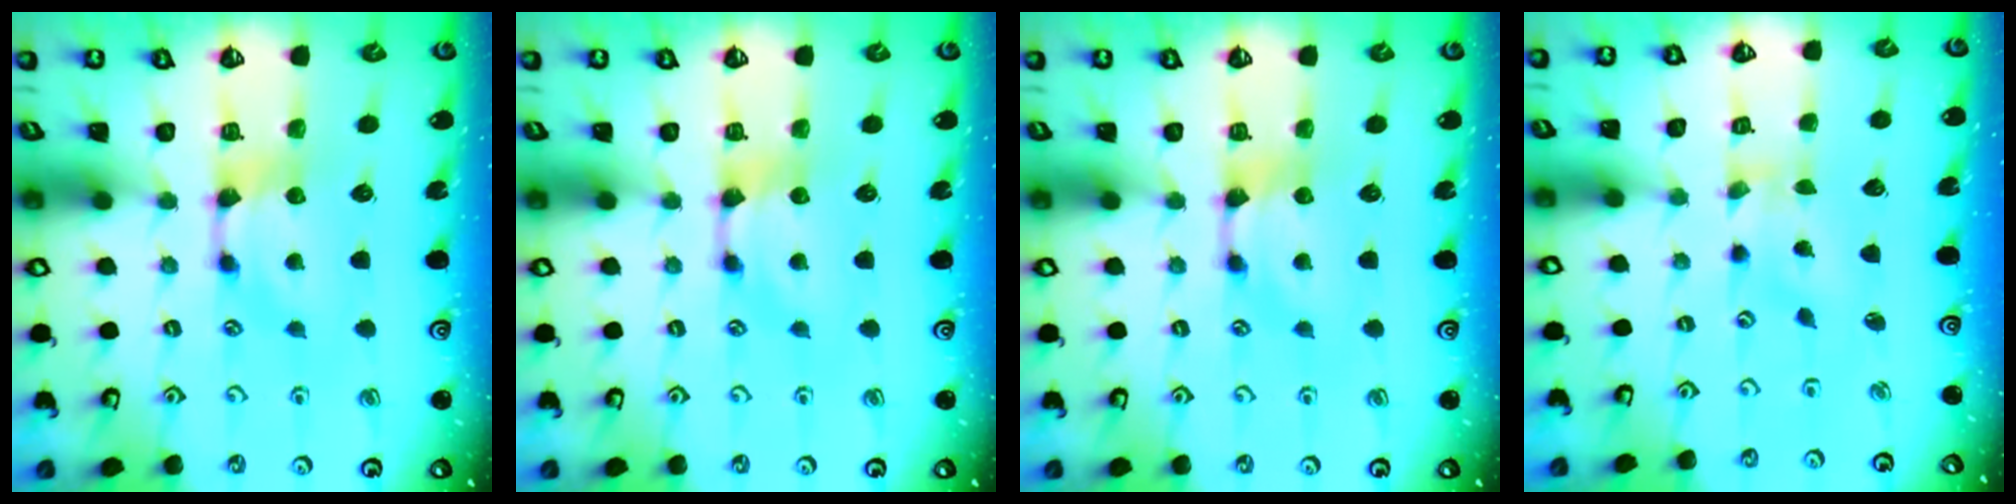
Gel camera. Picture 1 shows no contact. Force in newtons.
{"total": 0.0}
{"total": 0.0}
{"total": 2.9, "press": 2.7, "slide": 0.9}